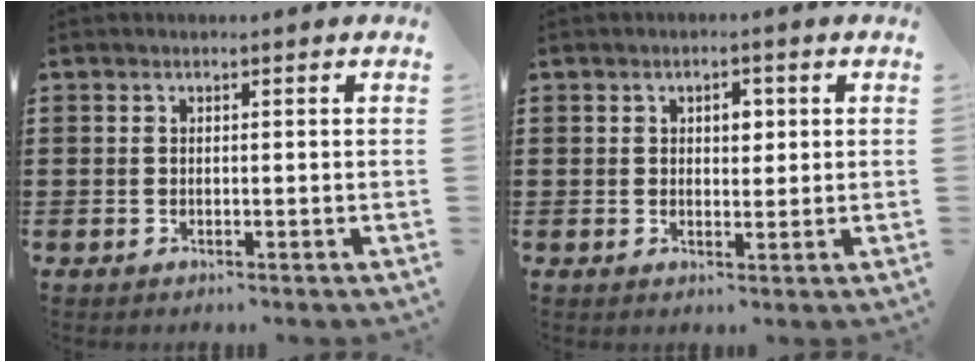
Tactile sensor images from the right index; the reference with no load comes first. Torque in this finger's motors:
{"motor_torque": [0.04, -0.03, 0.00, 0.01]}